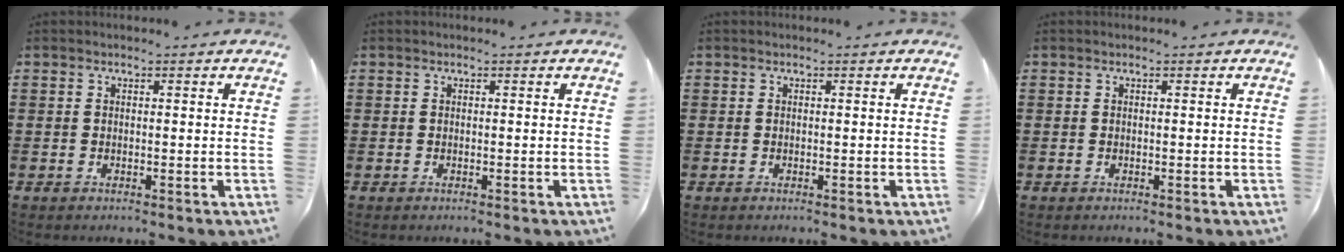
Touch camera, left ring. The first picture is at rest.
{"total": 0.0}
{"total": 0.0}
{"total": 0.0}